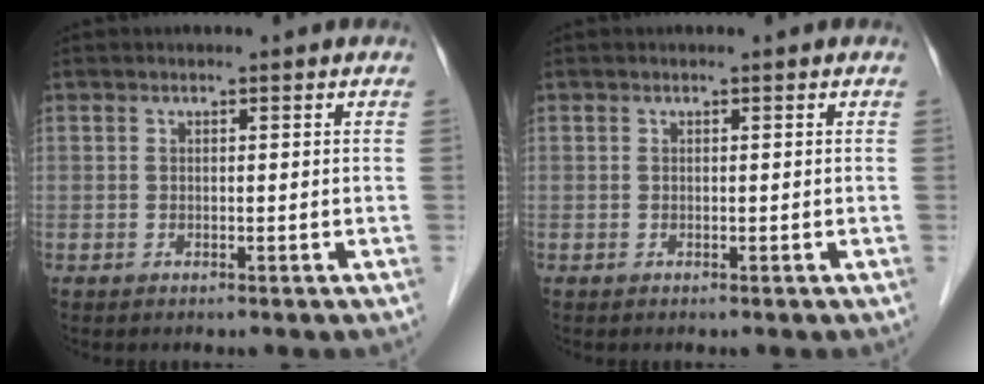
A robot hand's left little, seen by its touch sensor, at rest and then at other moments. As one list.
[{"total": 0.0}]